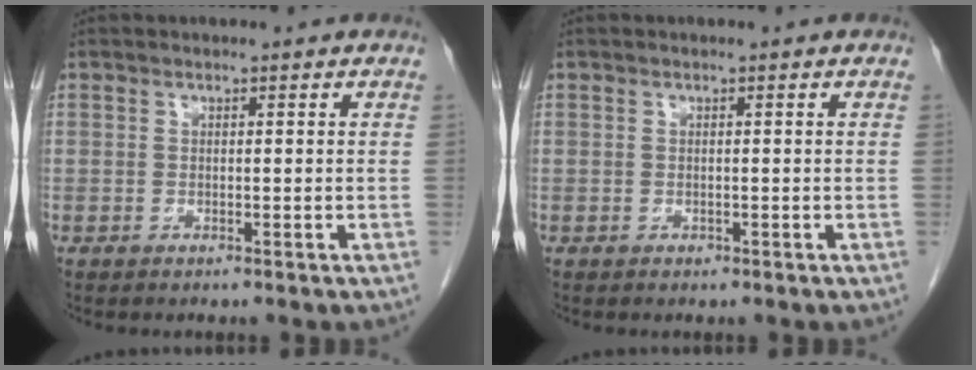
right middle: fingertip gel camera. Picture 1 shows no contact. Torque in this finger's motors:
{"motor_torque": [0.37, -0.09, -0.02, -0.01]}